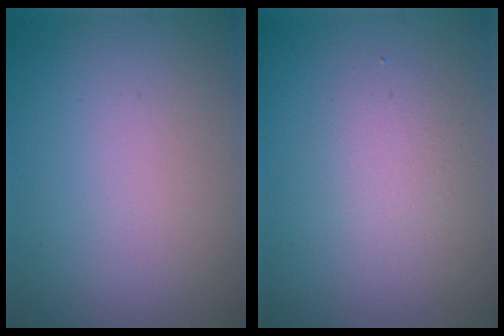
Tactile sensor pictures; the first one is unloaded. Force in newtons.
{"total": 2.1, "press": 2.1, "slide": 0.0}